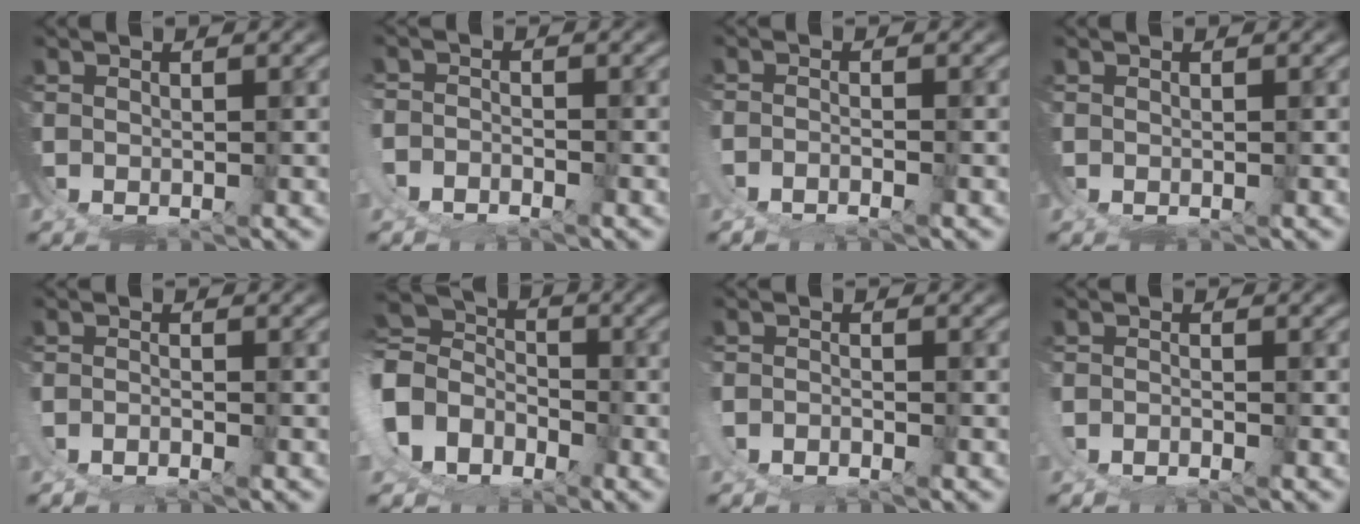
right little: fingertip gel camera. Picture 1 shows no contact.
{"total": 2.3, "force": [-2.0, 1.1, -0.3], "torque": [0.005, -0.002, -0.038]}
{"total": 1.9, "force": [-1.7, -0.2, 0.8], "torque": [-0.008, -0.008, -0.025]}
{"total": 0.0}
{"total": 2.2, "force": [-2.1, 0.2, 0.7], "torque": [-0.008, -0.008, -0.030]}
{"total": 9.9, "force": [0.6, 9.5, 2.9], "torque": [-0.118, -0.020, -0.006]}
{"total": 1.9, "force": [-1.9, 0.4, 0.0], "torque": [0.005, -0.004, -0.032]}
{"total": 1.9, "force": [-1.9, 0.1, 0.4], "torque": [-0.001, -0.005, -0.030]}